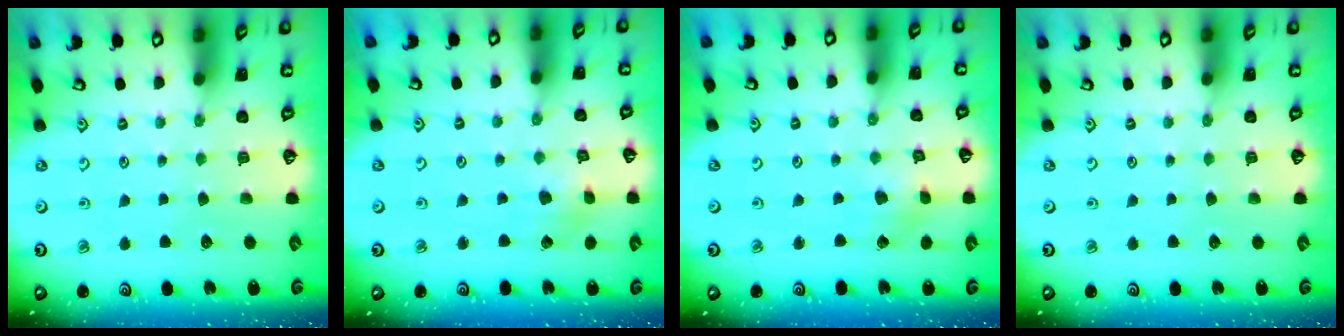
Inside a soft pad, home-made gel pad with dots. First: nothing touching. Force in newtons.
{"total": 3.0, "press": 2.9, "slide": 0.5}
{"total": 3.0, "press": 3.0, "slide": 0.1}
{"total": 0.0}